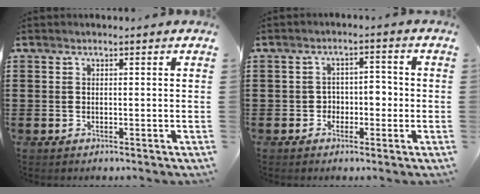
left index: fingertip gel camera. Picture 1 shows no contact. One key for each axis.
{"total": 3.0, "fx": -1.3, "fy": 2.2, "fz": 1.5, "tx": -0.031, "ty": 0.005, "tz": -0.034}